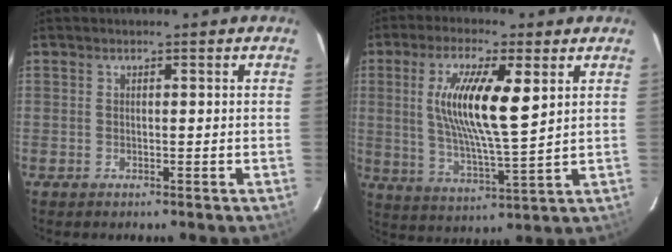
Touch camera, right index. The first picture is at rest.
{"total": 13.5, "force": [3.7, 2.7, 12.7], "torque": [-0.240, -0.003, 0.070]}